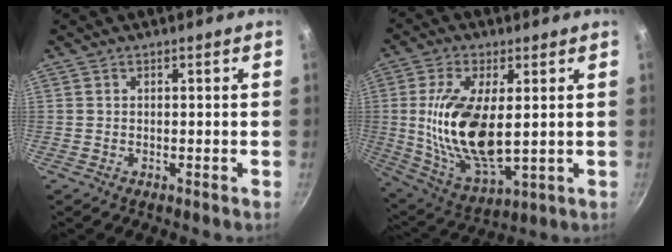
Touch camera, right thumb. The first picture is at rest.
{"total": 17.4, "force": [1.5, 7.9, 15.4], "torque": [-0.290, -0.013, 0.038]}